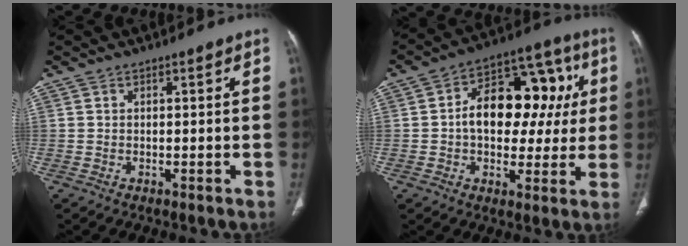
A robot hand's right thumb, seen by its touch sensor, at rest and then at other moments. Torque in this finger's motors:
{"motor_torque": [1.72, 1.67, 1.16, 0.25, 0.10]}